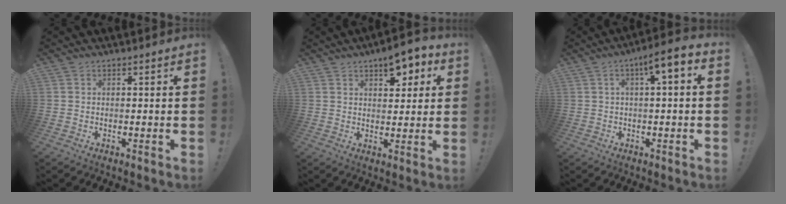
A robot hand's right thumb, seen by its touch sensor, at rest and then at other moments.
{"total": 8.0, "force": [4.4, 4.4, 5.0], "torque": [-0.045, -0.026, 0.072]}
{"total": 6.5, "force": [1.2, 1.3, 6.3], "torque": [-0.094, -0.009, 0.014]}